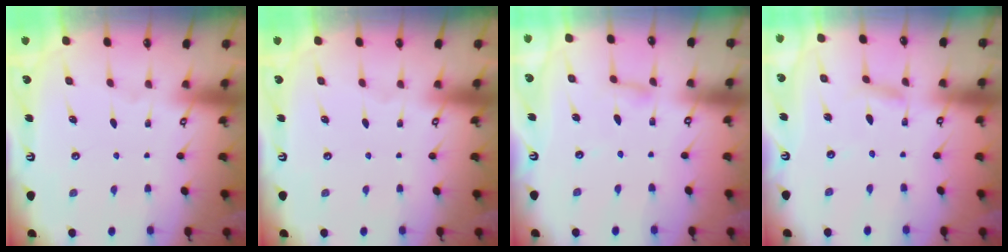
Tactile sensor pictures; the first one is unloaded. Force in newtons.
{"total": 0.0}
{"total": 3.0, "press": 3.0, "slide": 0.3}
{"total": 3.3, "press": 3.2, "slide": 0.4}